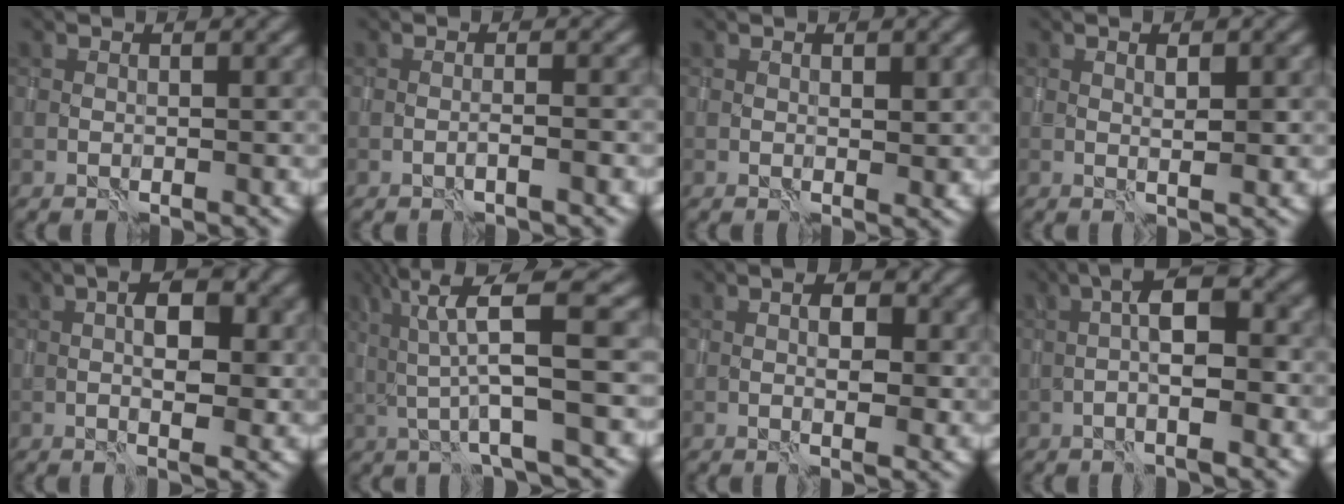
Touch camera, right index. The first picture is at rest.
{"total": 1.0, "force": [-0.5, 0.0, 0.9], "torque": [-0.012, 0.006, -0.015]}
{"total": 1.3, "force": [0.4, 0.6, 1.0], "torque": [-0.009, -0.004, 0.008]}
{"total": 1.8, "force": [0.7, 0.3, 1.6], "torque": [-0.023, -0.001, 0.011]}
{"total": 4.6, "force": [0.7, 1.8, 4.2], "torque": [-0.065, -0.001, 0.011]}
{"total": 7.0, "force": [1.9, 1.0, 6.6], "torque": [-0.112, 0.006, 0.035]}
{"total": 3.0, "force": [0.8, 1.4, 2.6], "torque": [-0.036, -0.004, 0.012]}
{"total": 5.5, "force": [-0.3, 1.3, 5.3], "torque": [-0.080, 0.014, -0.010]}